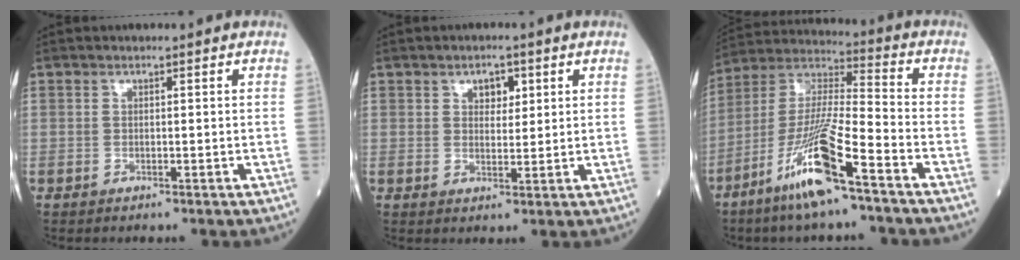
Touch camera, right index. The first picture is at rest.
{"total": 3.1, "force": [1.5, 1.8, 2.1], "torque": [-0.027, 0.002, 0.023]}
{"total": 14.9, "force": [-8.2, 0.6, 12.4], "torque": [-0.256, -0.023, -0.159]}